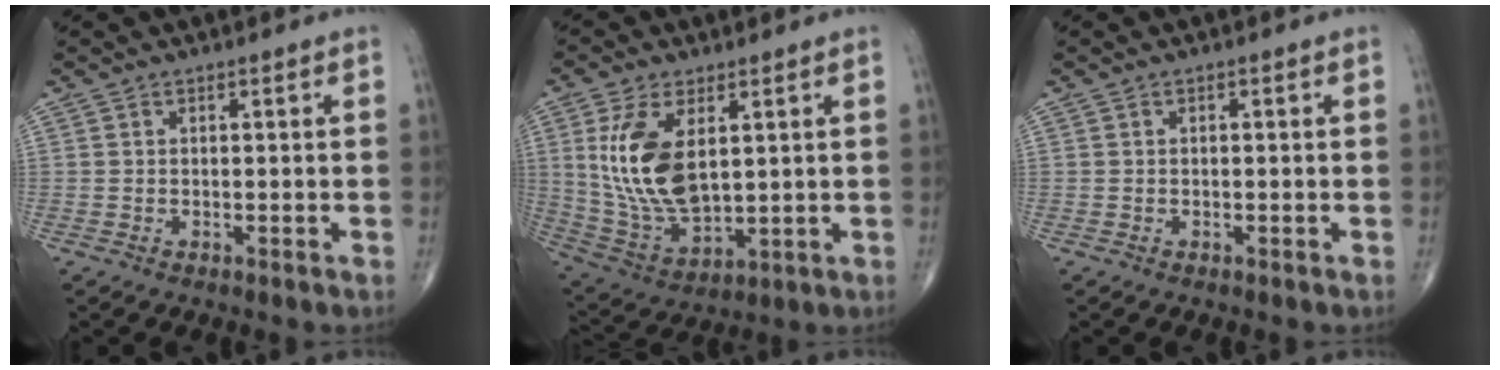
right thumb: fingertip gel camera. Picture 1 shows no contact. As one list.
[{"total": 15.1, "force": [3.6, 8.0, 12.3], "torque": [-0.241, -0.020, 0.084]}, {"total": 0.0}]